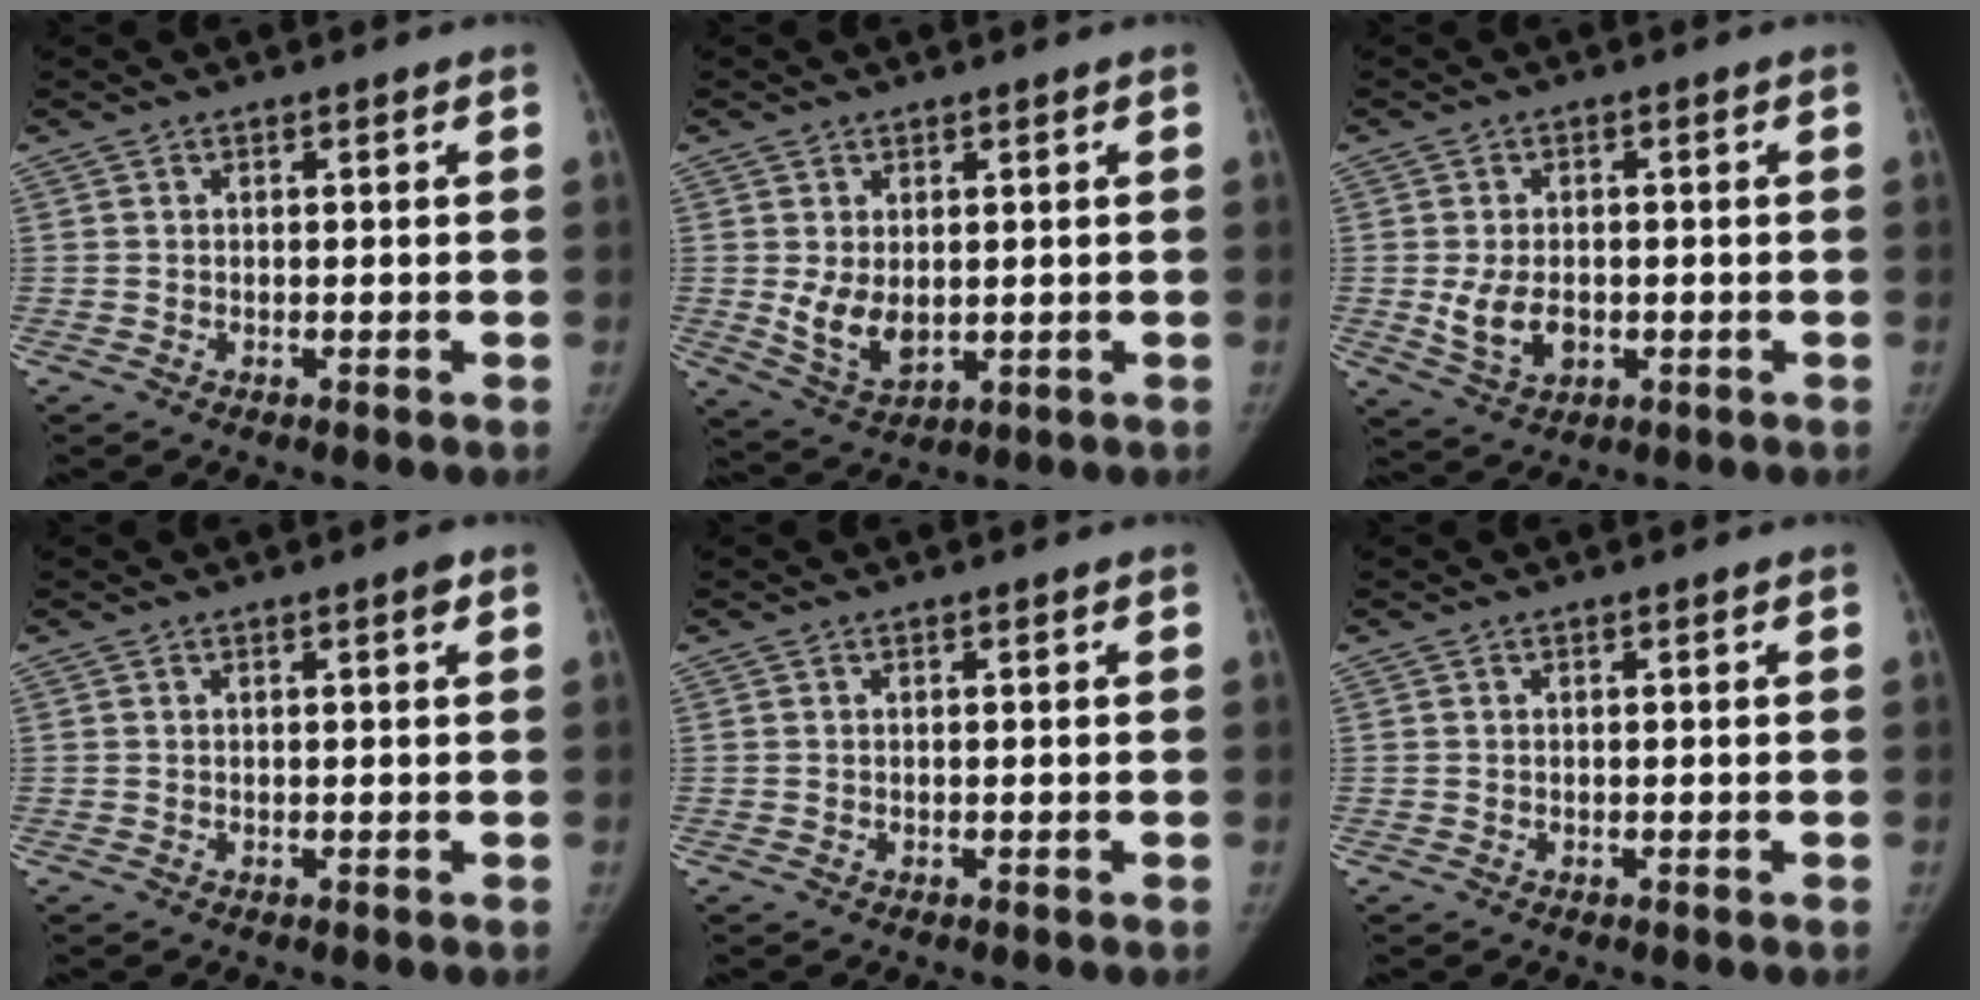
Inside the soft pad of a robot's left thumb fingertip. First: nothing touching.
{"total": 6.6, "force": [0.4, 4.4, 4.9], "torque": [-0.077, -0.018, 0.024]}
{"total": 6.6, "force": [-0.9, 4.5, 4.7], "torque": [-0.078, -0.004, -0.007]}
{"total": 1.0, "force": [0.5, 0.2, 0.8], "torque": [-0.013, 0.000, 0.005]}
{"total": 0.0}
{"total": 0.0}